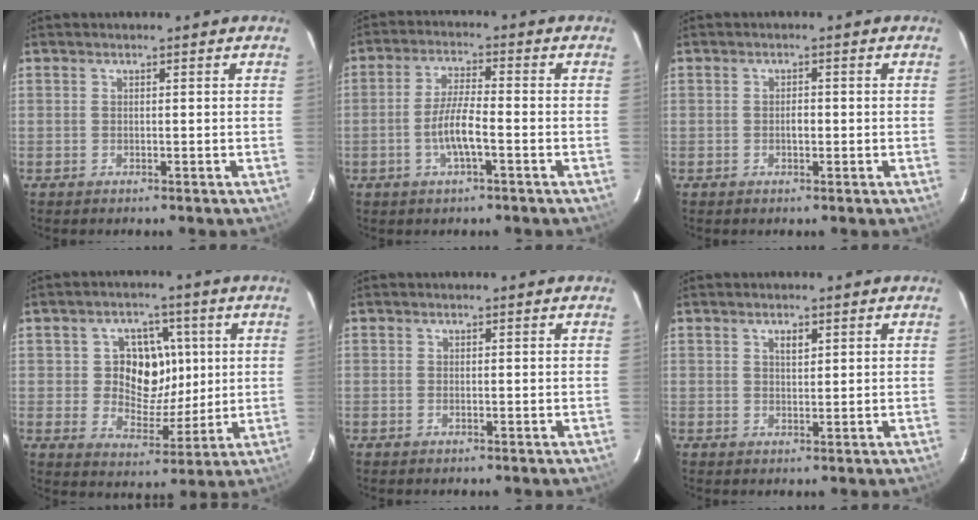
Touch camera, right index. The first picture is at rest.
{"total": 6.4, "force": [-2.3, 1.0, 6.0], "torque": [-0.120, 0.001, -0.045]}
{"total": 1.6, "force": [-0.3, 0.8, 1.4], "torque": [-0.025, 0.003, -0.006]}
{"total": 10.0, "force": [1.6, 8.2, 5.5], "torque": [-0.094, 0.000, 0.029]}
{"total": 0.6, "force": [-0.2, 0.0, 0.6], "torque": [-0.012, 0.001, -0.004]}
{"total": 1.8, "force": [0.9, 0.9, 1.3], "torque": [-0.021, 0.004, 0.016]}